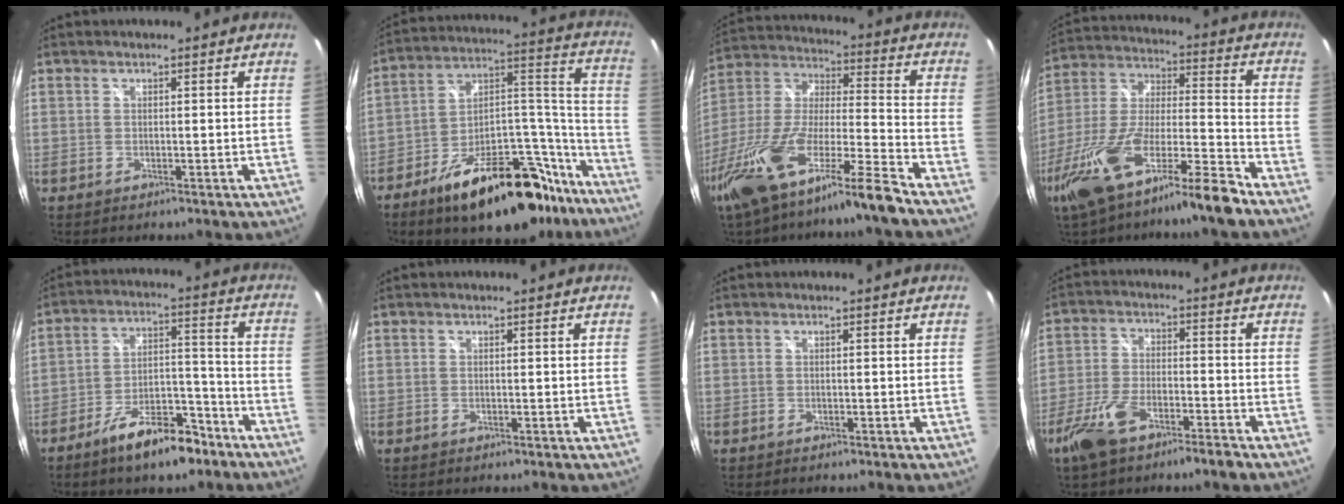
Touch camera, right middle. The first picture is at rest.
{"total": 26.4, "force": [-19.0, 11.2, 14.6], "torque": [-0.189, 0.059, -0.267]}
{"total": 21.3, "force": [-15.0, 0.7, 15.0], "torque": [-0.290, -0.045, -0.274]}
{"total": 20.2, "force": [-14.0, 2.2, 14.4], "torque": [-0.278, -0.027, -0.254]}
{"total": 12.2, "force": [-8.8, 4.4, 7.2], "torque": [-0.126, 0.018, -0.135]}
{"total": 0.0}
{"total": 0.0}
{"total": 9.9, "force": [-6.9, 2.7, 6.6], "torque": [-0.154, -0.011, -0.131]}